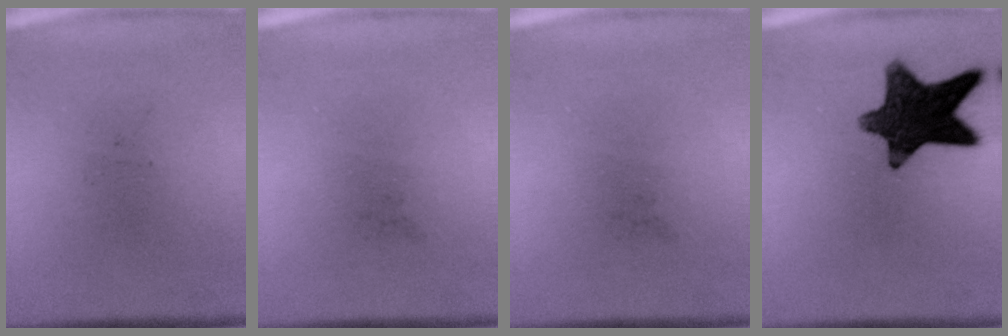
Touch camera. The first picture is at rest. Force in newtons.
{"total": 0.0}
{"total": 0.0}
{"total": 13.3}